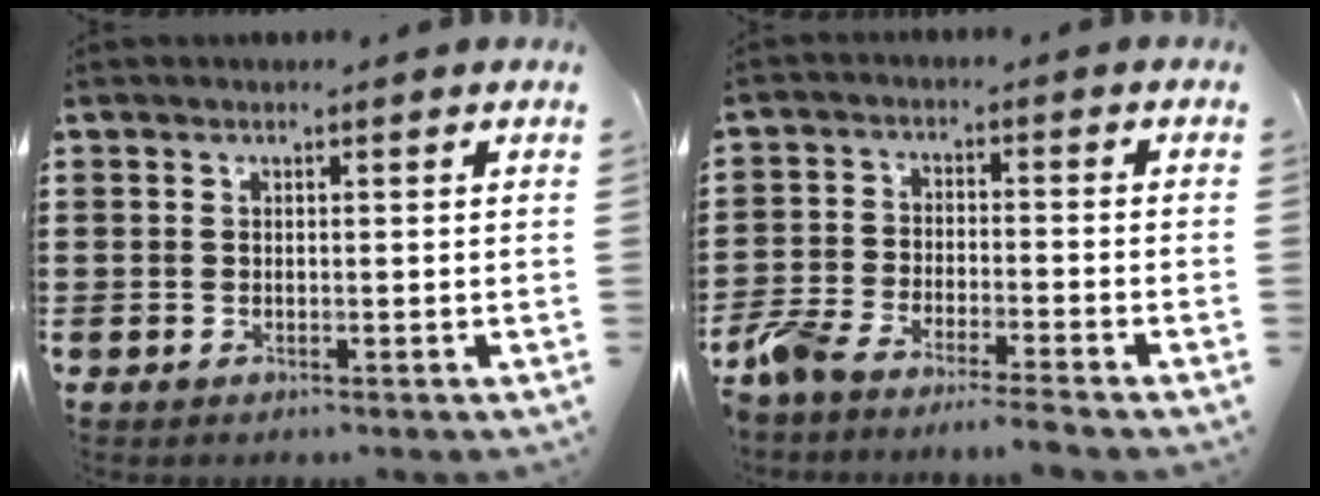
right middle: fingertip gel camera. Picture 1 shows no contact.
{"total": 5.1, "force": [-4.8, 0.1, 1.7], "torque": [-0.065, -0.016, -0.102]}